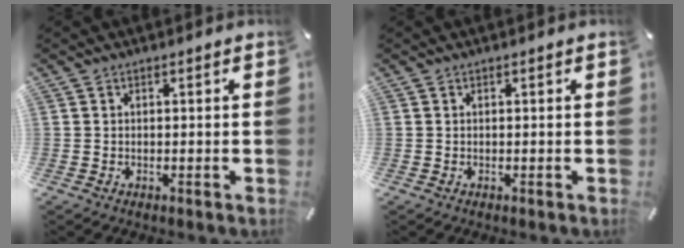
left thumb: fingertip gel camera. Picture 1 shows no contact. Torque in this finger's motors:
{"motor_torque": [-0.04, 0.04, -0.01, 0.09, 0.00]}